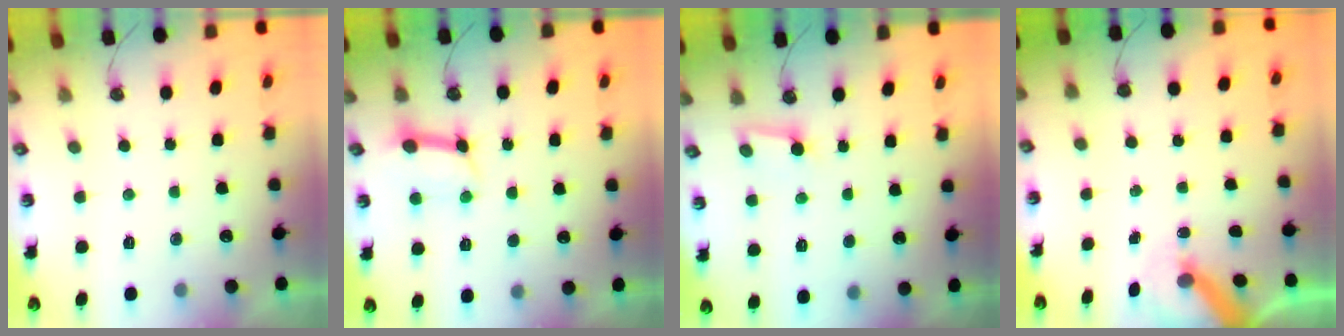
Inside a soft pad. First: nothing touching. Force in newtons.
{"total": 11.0, "press": 10.9, "slide": 1.1}
{"total": 2.9, "press": 2.9, "slide": 0.2}
{"total": 5.3, "press": 5.2, "slide": 0.7}